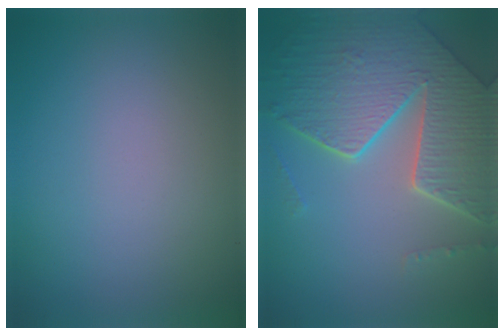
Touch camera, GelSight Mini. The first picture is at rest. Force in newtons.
{"total": 8.4, "press": 6.0, "slide": 5.9}